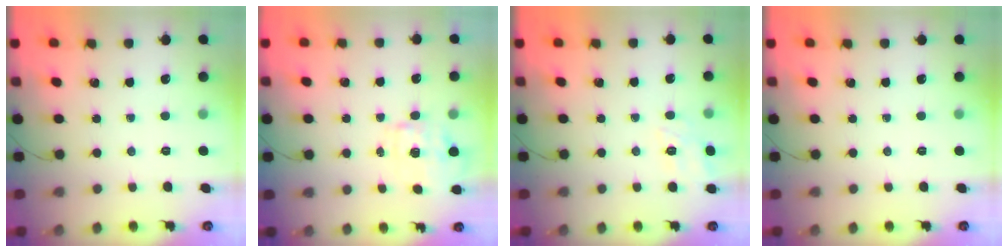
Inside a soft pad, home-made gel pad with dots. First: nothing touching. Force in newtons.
{"total": 7.5, "press": 7.1, "slide": 2.3}
{"total": 11.1, "press": 11.1, "slide": 0.9}
{"total": 0.0}